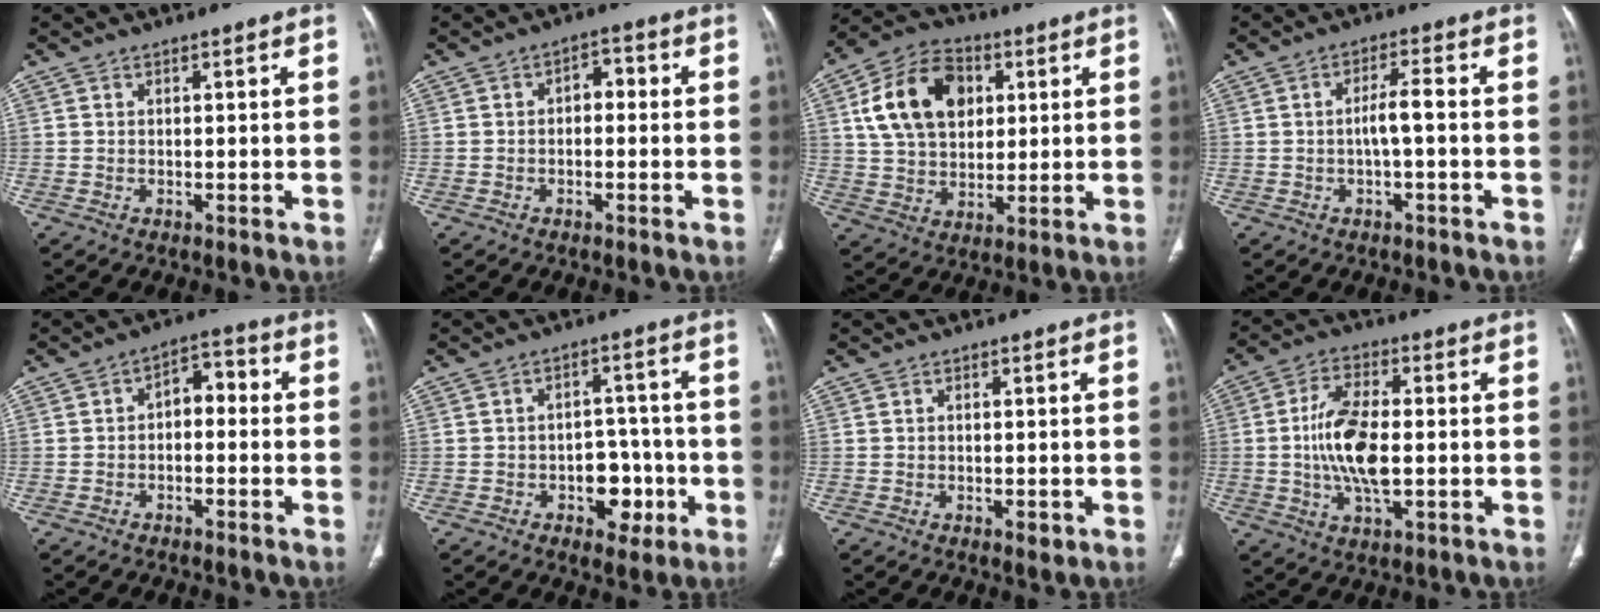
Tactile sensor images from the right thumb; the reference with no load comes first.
{"total": 3.3, "force": [-0.2, 2.2, 2.5], "torque": [-0.022, 0.016, -0.013]}
{"total": 16.3, "force": [4.5, 11.5, 10.6], "torque": [-0.166, 0.005, 0.079]}
{"total": 3.8, "force": [-0.6, 0.7, 3.7], "torque": [-0.076, 0.016, -0.011]}
{"total": 5.5, "force": [-0.6, 3.5, 4.2], "torque": [-0.045, 0.032, -0.022]}
{"total": 8.1, "force": [-2.8, 5.6, 5.1], "torque": [-0.030, 0.030, -0.034]}
{"total": 1.6, "force": [-0.5, 0.8, 1.2], "torque": [-0.015, -0.001, -0.005]}
{"total": 12.1, "force": [-0.7, 5.4, 10.8], "torque": [-0.214, 0.005, -0.013]}